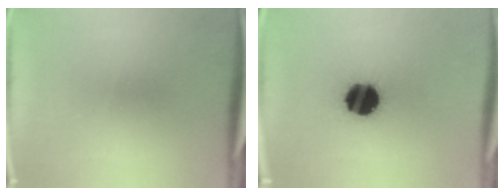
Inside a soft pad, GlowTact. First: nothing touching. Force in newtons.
{"total": 15.4}